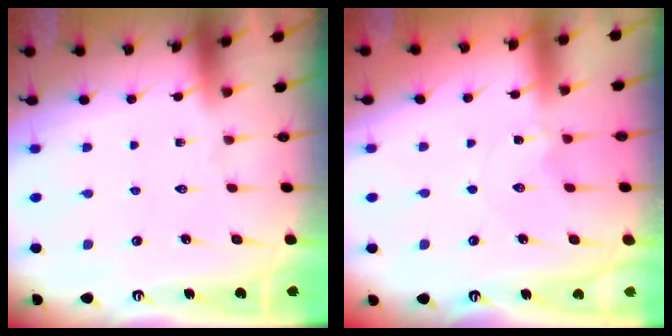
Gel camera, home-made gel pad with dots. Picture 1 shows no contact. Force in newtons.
{"total": 1.0, "press": 1.0, "slide": 0.3}